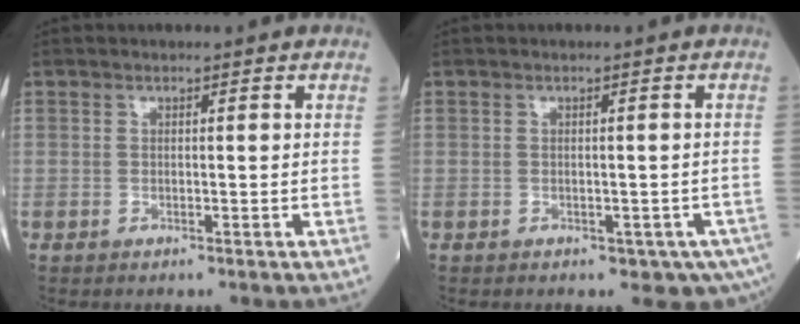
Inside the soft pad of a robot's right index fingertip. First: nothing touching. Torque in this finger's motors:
{"motor_torque": [0.09, -0.41, 0.61, 0.00]}